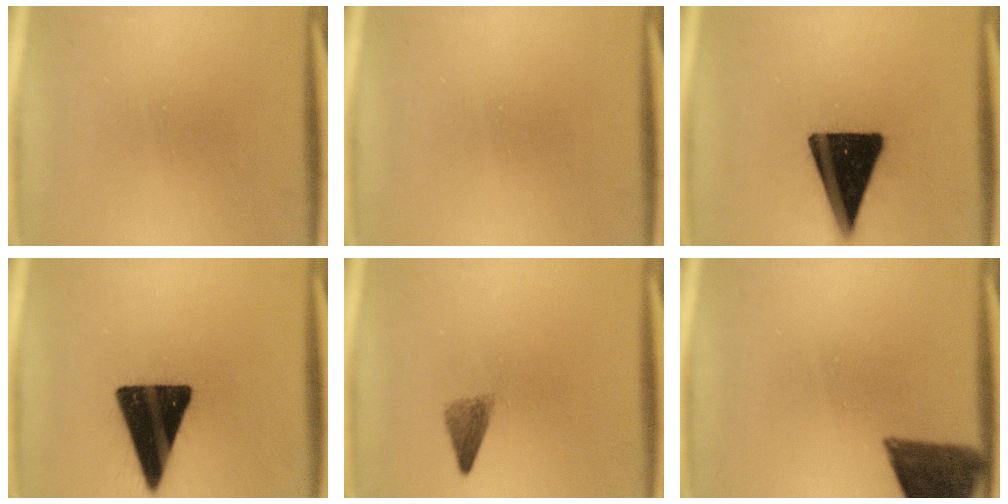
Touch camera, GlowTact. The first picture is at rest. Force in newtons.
{"total": 0.0}
{"total": 19.4}
{"total": 18.6}
{"total": 2.5}
{"total": 11.6}